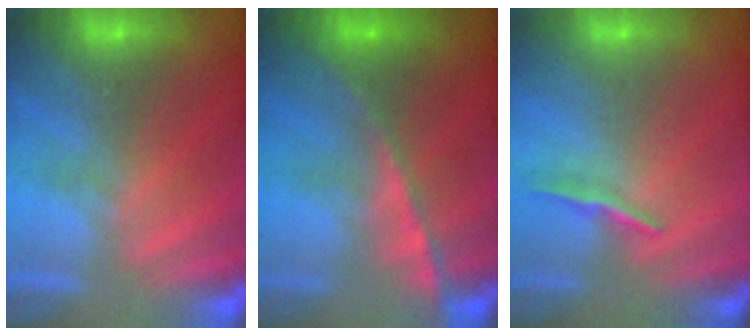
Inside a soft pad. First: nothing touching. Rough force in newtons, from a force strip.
{"total": 6.2}
{"total": 1.0}